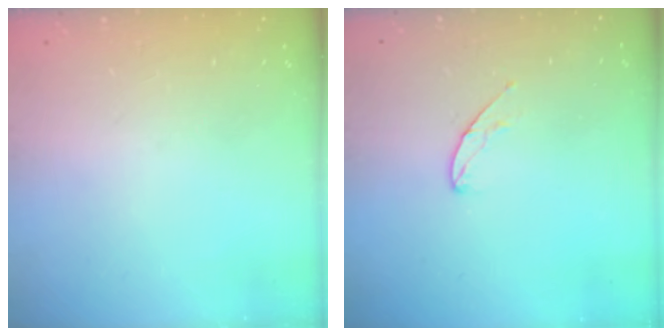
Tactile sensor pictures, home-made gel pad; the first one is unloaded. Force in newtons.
{"total": 5.2, "press": 5.1, "slide": 0.5}